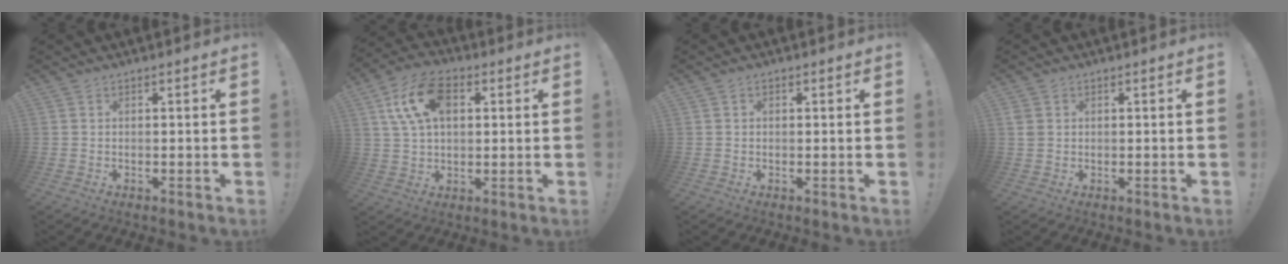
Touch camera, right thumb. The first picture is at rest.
{"total": 14.9, "force": [4.5, 9.2, 10.7], "torque": [-0.197, 0.000, 0.085]}
{"total": 0.8, "force": [0.0, 0.7, 0.3], "torque": [0.002, 0.000, -0.001]}
{"total": 2.3, "force": [0.8, 1.8, 1.2], "torque": [-0.017, 0.002, 0.016]}